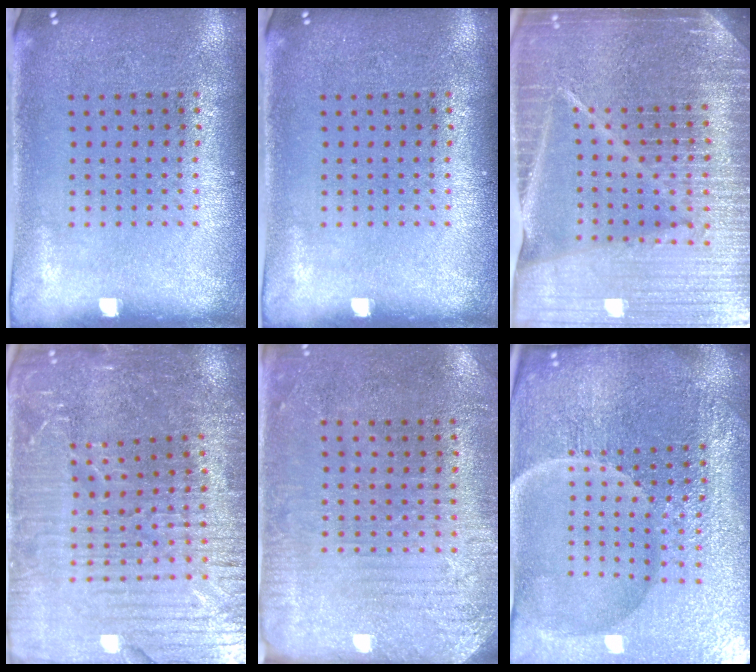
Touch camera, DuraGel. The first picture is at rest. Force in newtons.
{"total": 0.0}
{"total": 6.2, "press": 5.4, "slide": 3.1}
{"total": 4.7, "press": 4.4, "slide": 1.5}
{"total": 2.8, "press": 2.6, "slide": 1.2}
{"total": 5.7, "press": 5.3, "slide": 2.0}